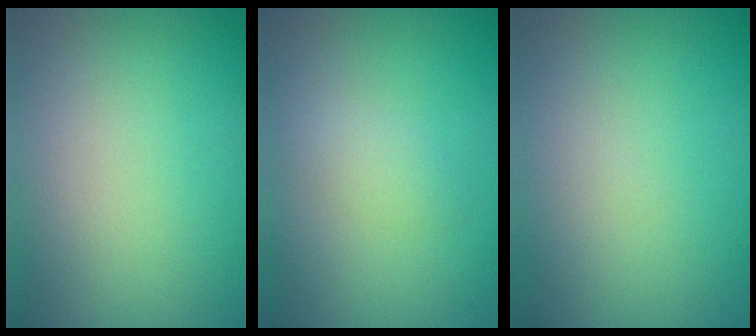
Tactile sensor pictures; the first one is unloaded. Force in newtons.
{"total": 1.5, "press": 1.5, "slide": 0.1}
{"total": 0.0}